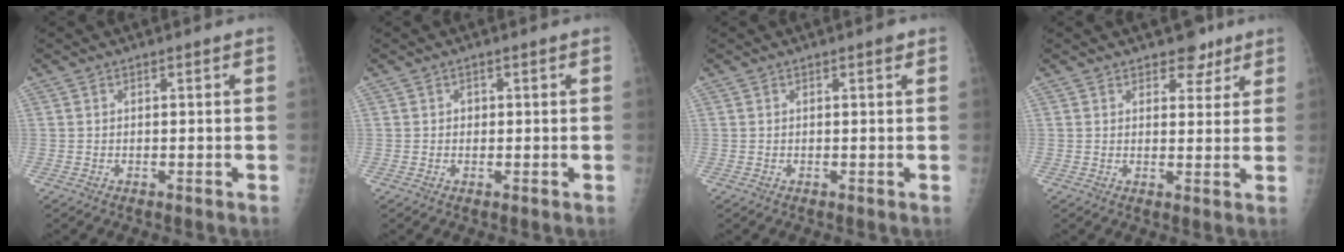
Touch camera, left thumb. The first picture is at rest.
{"total": 0.9, "force": [0.1, 0.8, 0.4], "torque": [0.002, 0.002, 0.001]}
{"total": 0.8, "force": [0.5, 0.2, 0.6], "torque": [-0.008, 0.000, 0.005]}
{"total": 4.5, "force": [3.3, 2.6, 1.5], "torque": [0.009, -0.017, 0.045]}